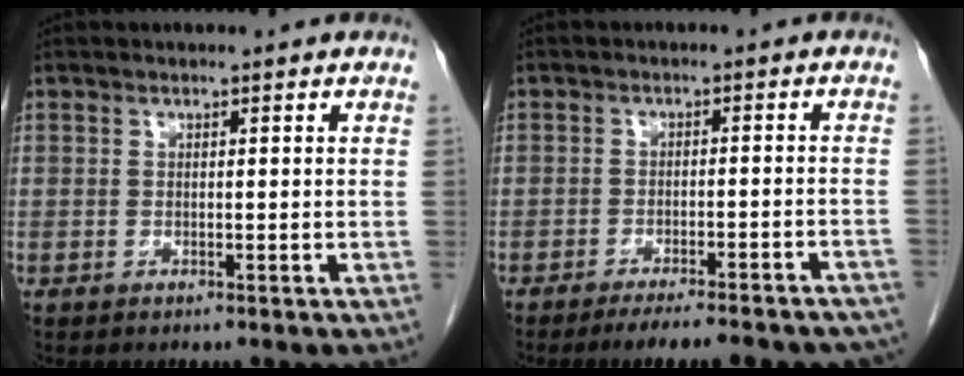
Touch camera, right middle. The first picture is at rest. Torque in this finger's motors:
{"motor_torque": [1.21, -0.93, 0.26, 0.14]}